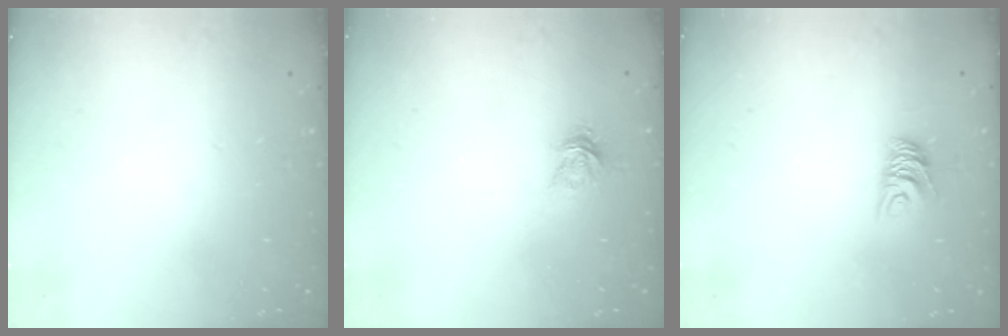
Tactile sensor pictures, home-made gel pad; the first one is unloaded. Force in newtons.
{"total": 3.1, "press": 3.1, "slide": 0.2}
{"total": 6.3, "press": 6.3, "slide": 0.4}